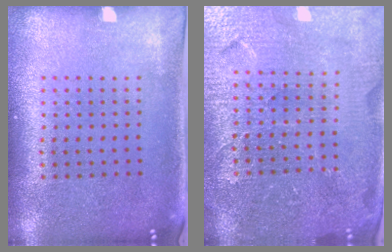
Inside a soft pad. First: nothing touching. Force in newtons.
{"total": 4.3, "press": 4.1, "slide": 1.2}